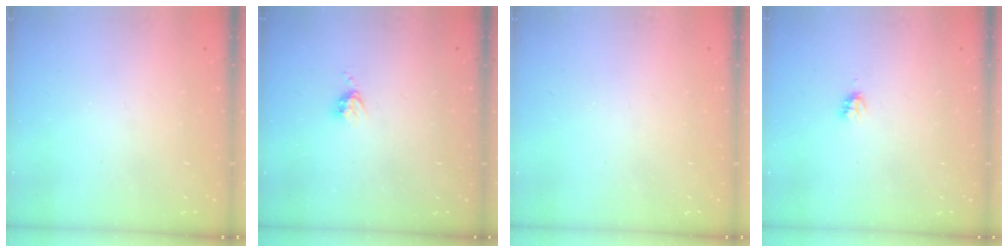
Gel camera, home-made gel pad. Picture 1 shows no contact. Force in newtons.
{"total": 3.8, "press": 3.8, "slide": 0.5}
{"total": 0.0}
{"total": 2.2, "press": 2.2, "slide": 0.3}